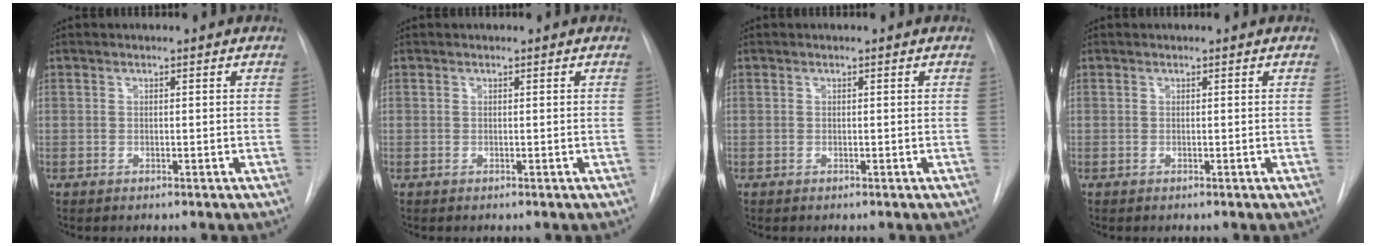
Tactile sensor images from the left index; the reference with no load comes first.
{"total": 0.0}
{"total": 0.0}
{"total": 0.0}